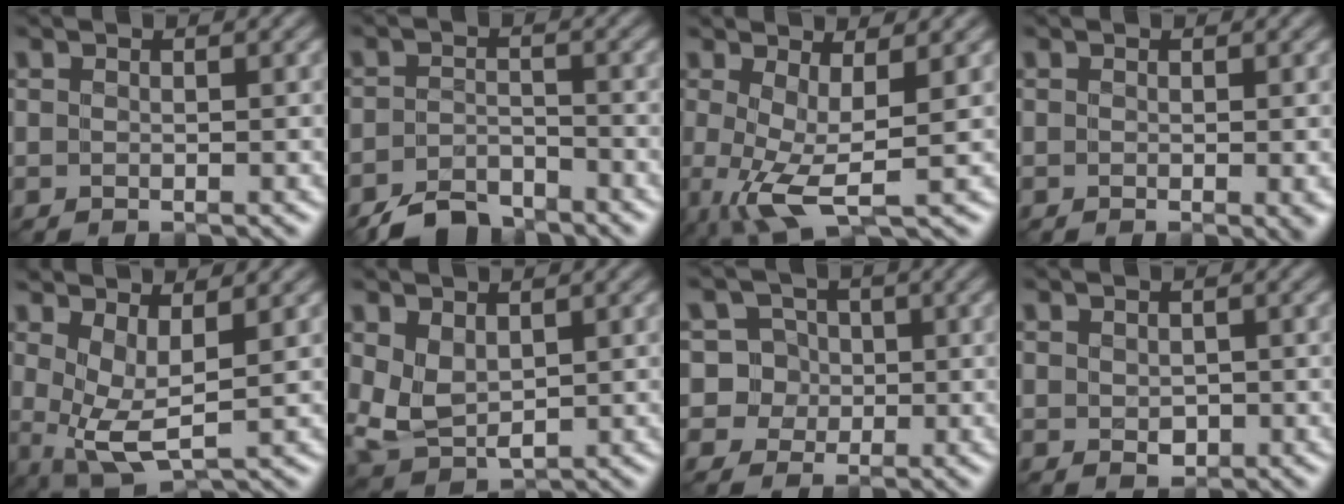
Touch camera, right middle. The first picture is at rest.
{"total": 4.3, "force": [-3.7, 1.6, 1.5], "torque": [-0.025, -0.003, -0.071]}
{"total": 5.2, "force": [-0.6, 1.5, 5.0], "torque": [-0.108, -0.014, -0.011]}
{"total": 1.3, "force": [-0.3, 0.2, 1.3], "torque": [-0.015, -0.012, -0.006]}
{"total": 4.8, "force": [0.8, 1.9, 4.4], "torque": [-0.098, -0.014, 0.022]}
{"total": 3.9, "force": [0.9, 2.6, 2.8], "torque": [-0.071, -0.006, 0.028]}
{"total": 5.7, "force": [0.3, 5.6, 1.1], "torque": [-0.010, 0.032, -0.007]}
{"total": 1.3, "force": [-0.1, 1.0, 0.8], "torque": [-0.015, -0.006, 0.004]}